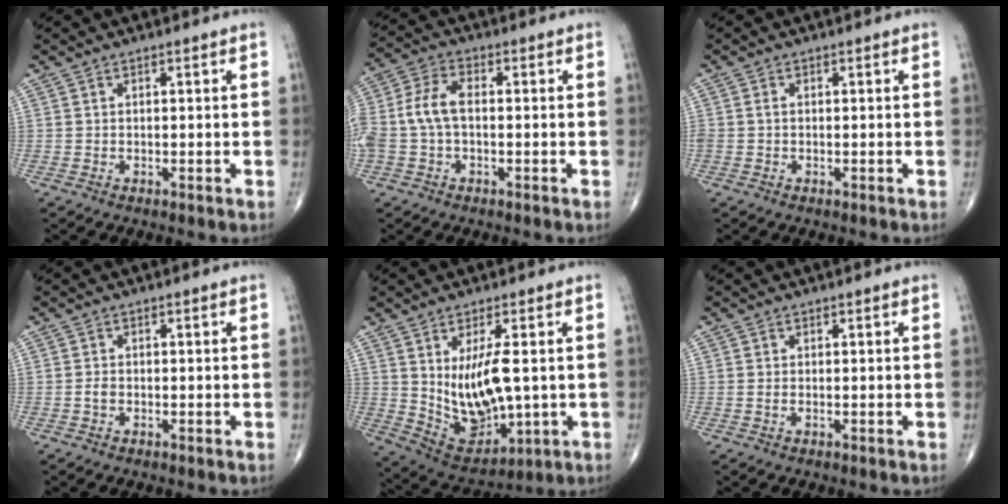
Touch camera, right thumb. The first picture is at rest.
{"total": 8.9, "force": [-0.6, 5.2, 7.1], "torque": [-0.167, 0.027, -0.016]}
{"total": 0.8, "force": [-0.1, 0.6, 0.6], "torque": [-0.012, 0.000, -0.002]}
{"total": 1.1, "force": [-0.4, 0.7, 0.8], "torque": [-0.014, 0.002, -0.007]}
{"total": 12.5, "force": [1.1, 5.7, 11.1], "torque": [-0.181, -0.018, 0.043]}
{"total": 0.5, "force": [-0.1, 0.2, 0.5], "torque": [-0.013, -0.002, -0.001]}